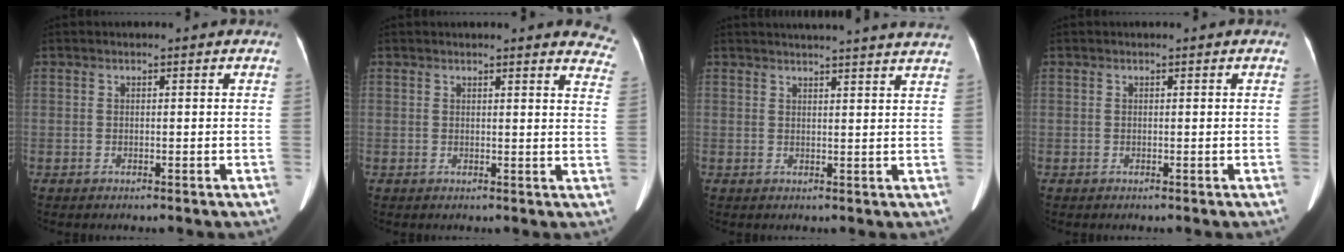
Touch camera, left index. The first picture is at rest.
{"total": 11.3, "force": [10.8, 1.5, 3.2], "torque": [0.004, -0.066, 0.078]}
{"total": 16.9, "force": [15.9, -0.5, 5.7], "torque": [-0.083, -0.033, 0.184]}
{"total": 0.0}